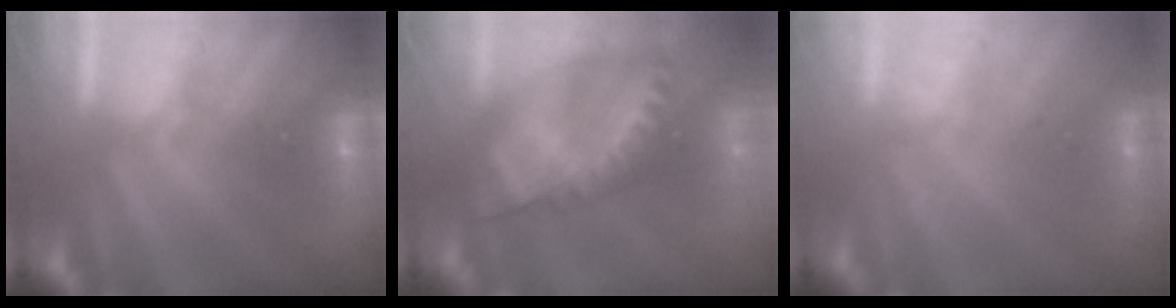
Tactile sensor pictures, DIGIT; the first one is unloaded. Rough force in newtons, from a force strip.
{"total": 6.8}
{"total": 1.7}